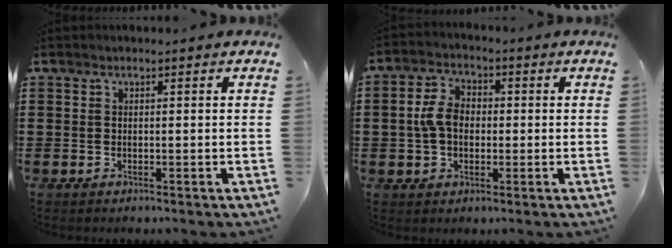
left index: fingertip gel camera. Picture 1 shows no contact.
{"total": 5.9, "force": [0.0, 4.0, 4.4], "torque": [-0.104, 0.009, -0.006]}